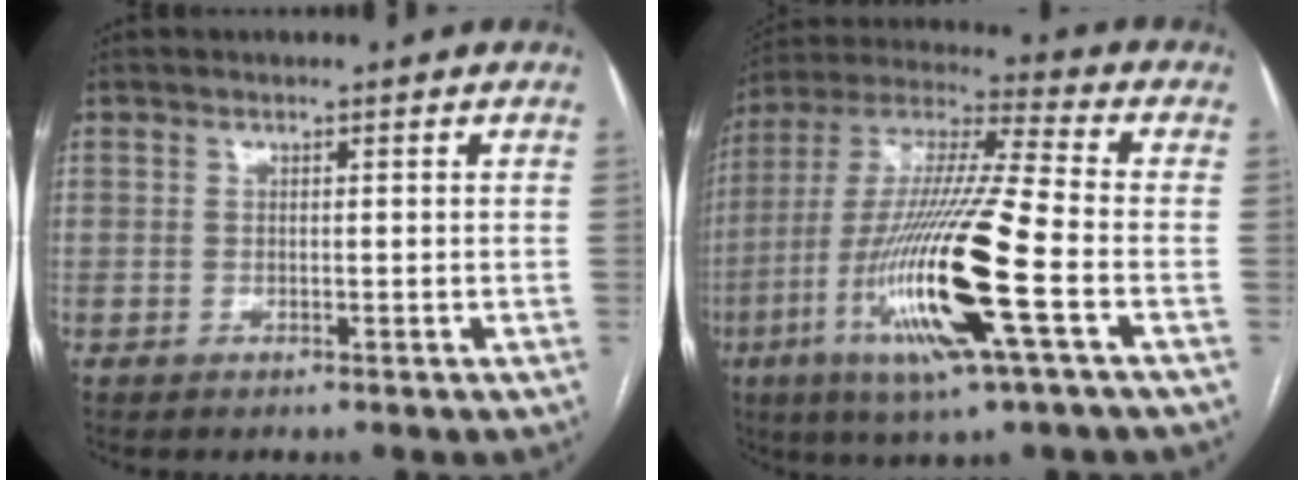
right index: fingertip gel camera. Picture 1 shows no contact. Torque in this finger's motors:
{"motor_torque": [2.14, 0.00, 0.91, 0.21]}